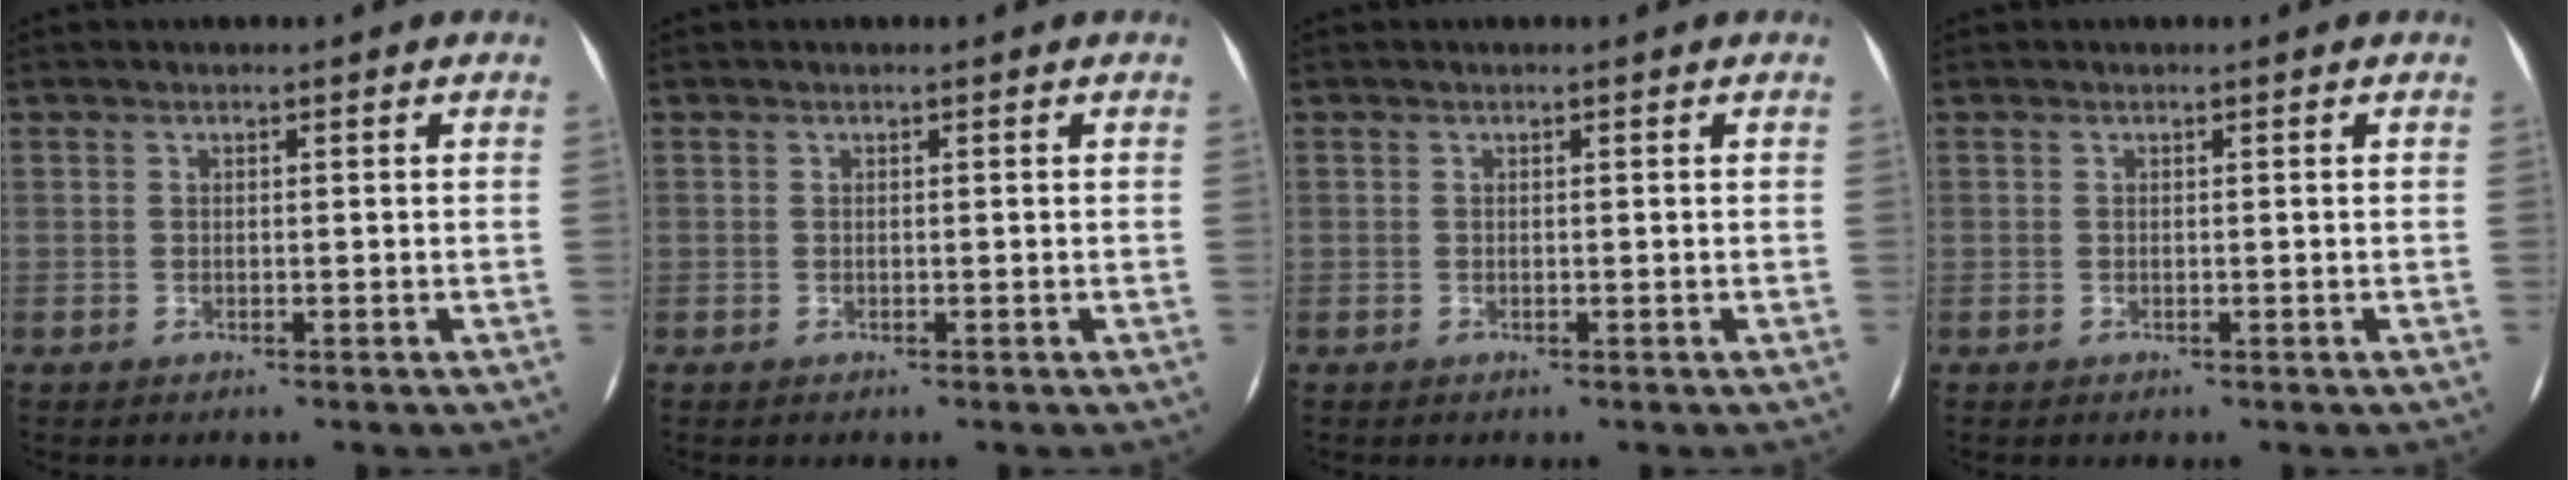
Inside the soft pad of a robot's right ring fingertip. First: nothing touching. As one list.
[{"total": 0.0}, {"total": 0.0}, {"total": 0.0}]